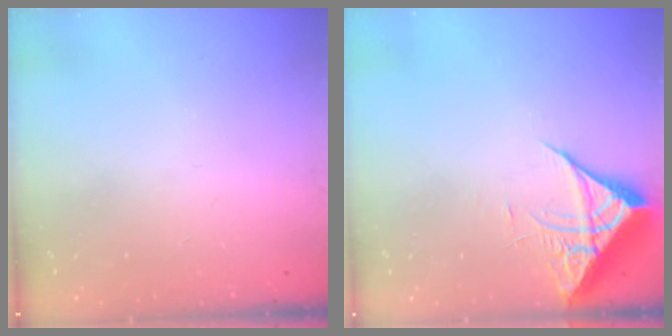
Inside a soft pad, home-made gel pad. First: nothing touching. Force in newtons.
{"total": 7.3, "press": 7.2, "slide": 0.3}